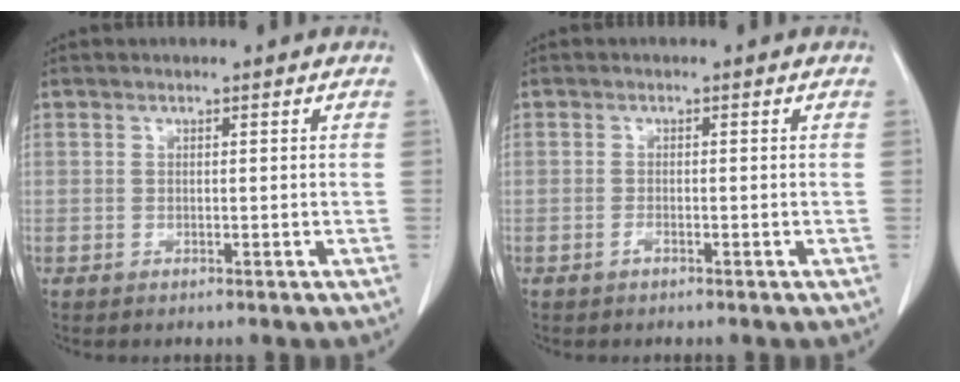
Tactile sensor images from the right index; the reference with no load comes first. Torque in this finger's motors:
{"motor_torque": [0.24, -0.08, 0.01, 0.03]}